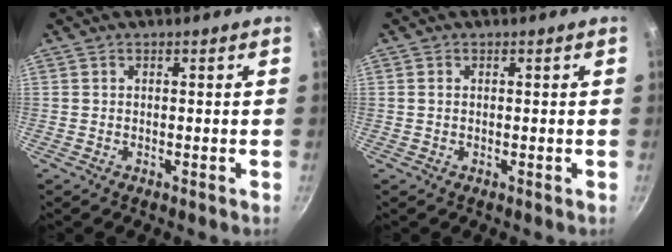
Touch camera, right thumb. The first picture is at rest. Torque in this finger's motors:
{"motor_torque": [-0.14, 0.04, -0.14, 0.04, -0.06]}